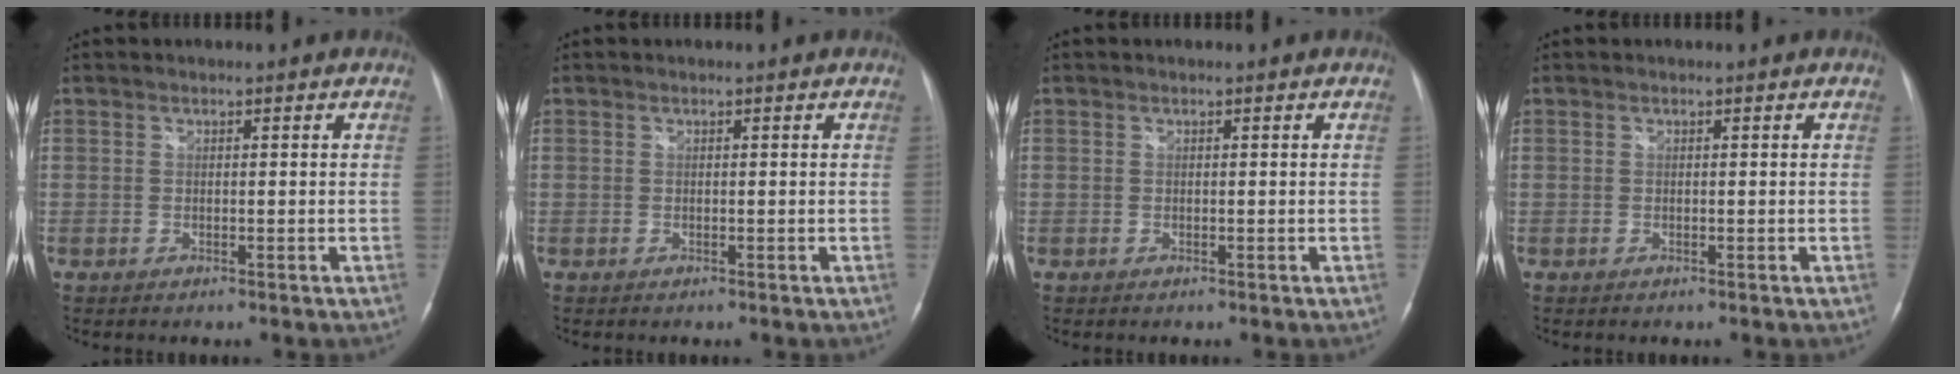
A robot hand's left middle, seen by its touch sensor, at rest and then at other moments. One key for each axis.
{"total": 0.0}
{"total": 0.0}
{"total": 0.0}